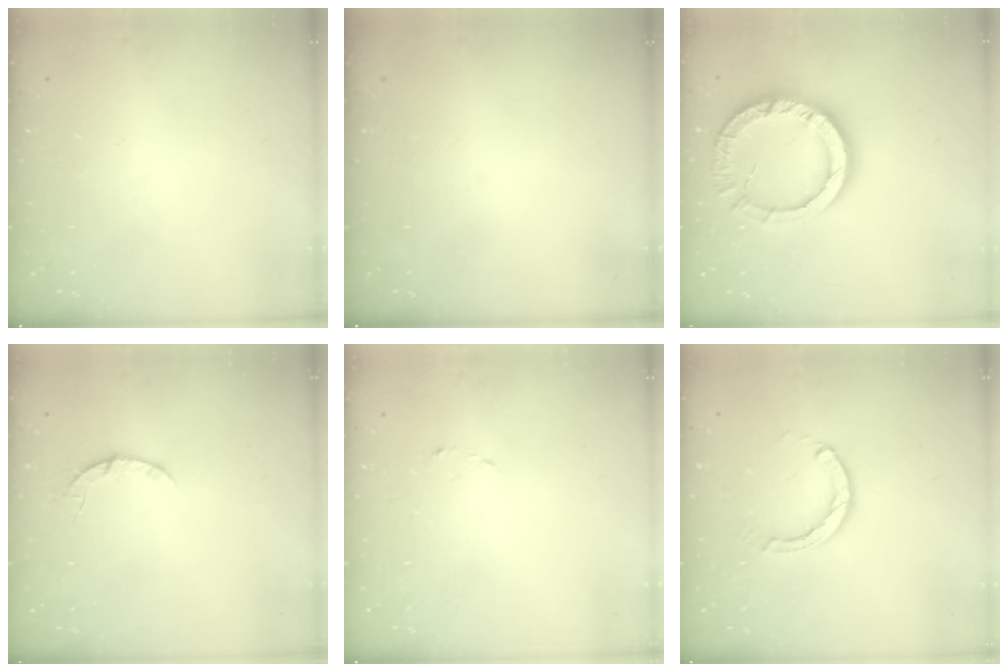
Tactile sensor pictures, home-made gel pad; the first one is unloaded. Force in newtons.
{"total": 0.0}
{"total": 13.2, "press": 13.1, "slide": 1.6}
{"total": 3.5, "press": 3.4, "slide": 0.4}
{"total": 1.5, "press": 1.5, "slide": 0.2}
{"total": 2.9, "press": 2.9, "slide": 0.4}